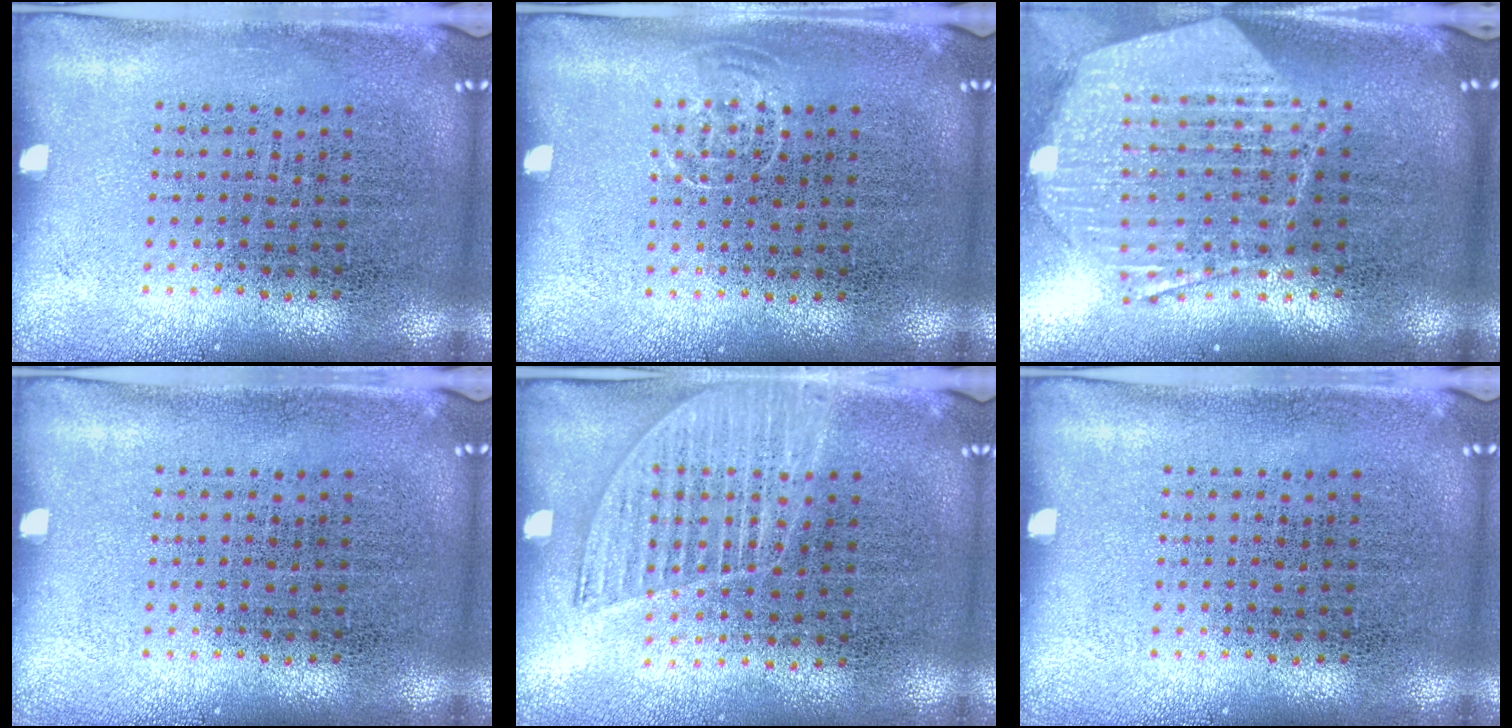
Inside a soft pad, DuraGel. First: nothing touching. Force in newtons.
{"total": 0.7, "press": 0.5, "slide": 0.4}
{"total": 2.5, "press": 2.1, "slide": 1.4}
{"total": 0.0}
{"total": 1.4, "press": 1.2, "slide": 0.6}
{"total": 0.0}